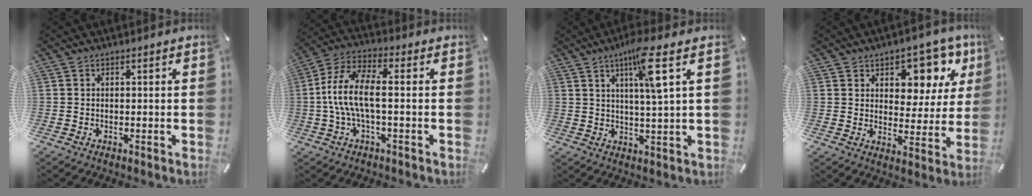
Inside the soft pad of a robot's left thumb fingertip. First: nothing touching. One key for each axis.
{"total": 11.3, "fx": -1.0, "fy": 4.1, "fz": 10.5, "tx": -0.218, "ty": -0.003, "tz": -0.022}
{"total": 9.9, "fx": 4.3, "fy": 1.0, "fz": 8.9, "tx": -0.150, "ty": -0.009, "tz": 0.063}
{"total": 10.1, "fx": 6.3, "fy": 6.6, "fz": 4.3, "tx": -0.047, "ty": -0.054, "tz": 0.107}